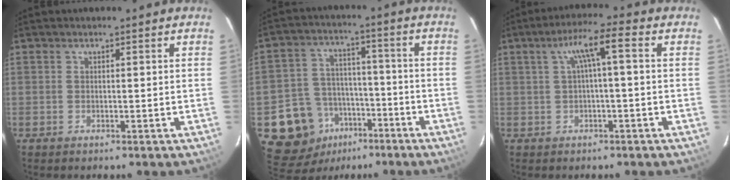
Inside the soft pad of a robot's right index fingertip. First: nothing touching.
{"total": 13.4, "force": [-6.5, 10.9, 4.3], "torque": [-0.122, 0.032, -0.083]}
{"total": 5.6, "force": [0.5, 0.6, 5.5], "torque": [-0.106, 0.016, 0.016]}